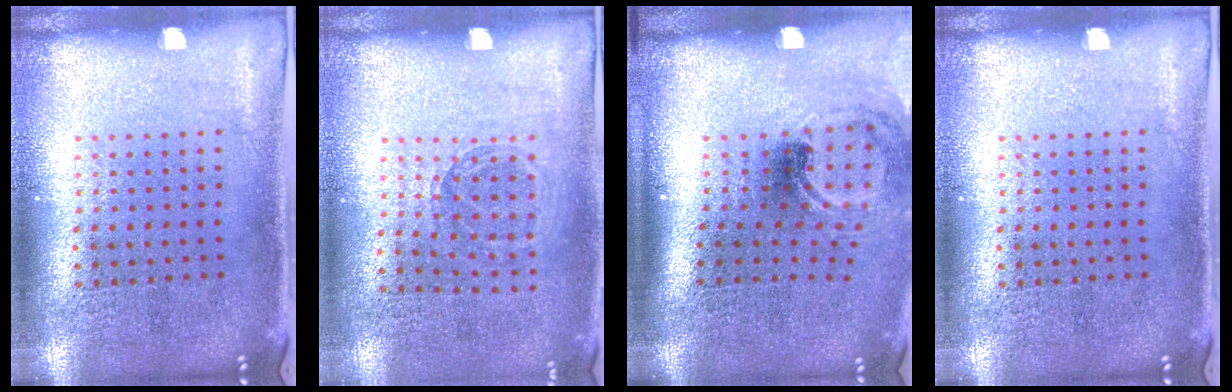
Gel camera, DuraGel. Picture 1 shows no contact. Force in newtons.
{"total": 0.8, "press": 0.8, "slide": 0.1}
{"total": 1.5, "press": 1.2, "slide": 1.0}
{"total": 0.0}